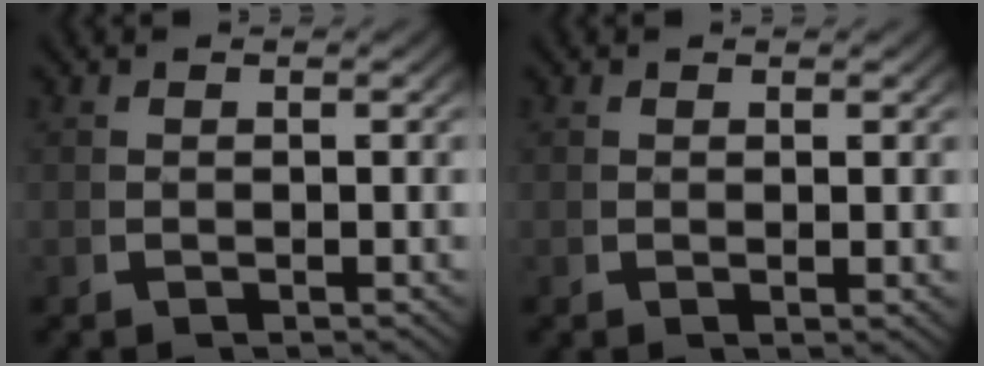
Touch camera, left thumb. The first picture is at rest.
{"total": 0.6, "force": [0.4, 0.0, 0.4], "torque": [-0.006, -0.004, 0.007]}